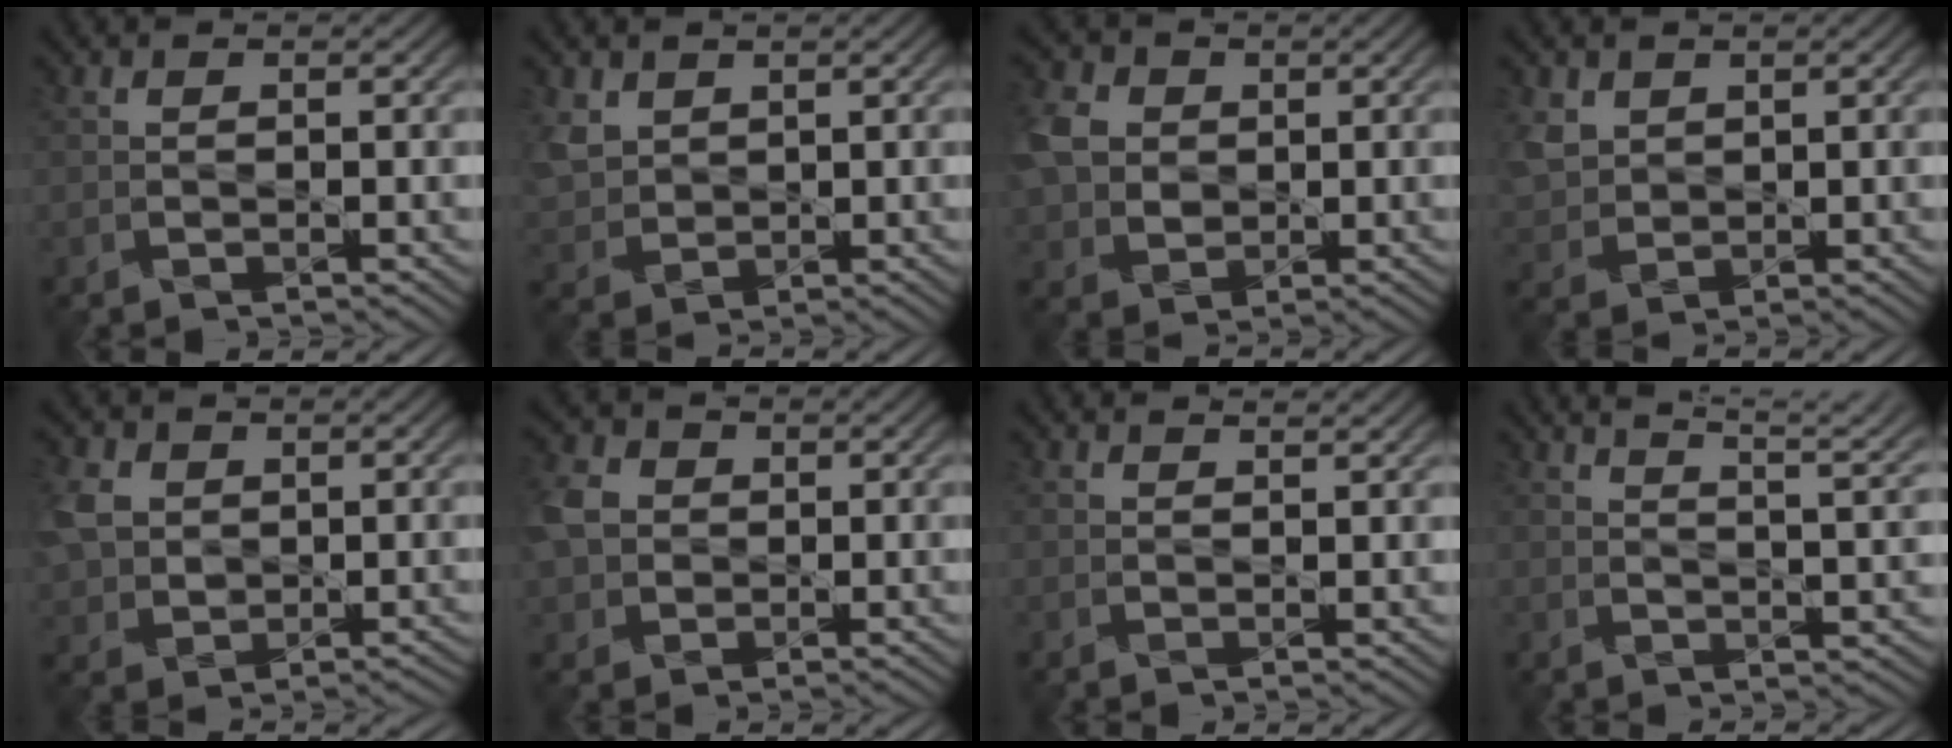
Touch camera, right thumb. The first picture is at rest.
{"total": 3.7, "force": [2.5, 2.6, 1.1], "torque": [-0.048, 0.005, 0.051]}
{"total": 7.0, "force": [1.7, 5.6, 3.8], "torque": [-0.117, 0.015, 0.030]}
{"total": 3.4, "force": [2.2, 2.4, 0.8], "torque": [-0.039, 0.006, 0.045]}
{"total": 4.7, "force": [1.3, 4.0, 2.1], "torque": [-0.069, 0.010, 0.024]}
{"total": 5.1, "force": [0.7, 4.3, 2.6], "torque": [-0.085, 0.013, 0.005]}
{"total": 1.5, "force": [1.5, -0.2, -0.1], "torque": [0.003, 0.007, 0.028]}
{"total": 7.8, "force": [6.7, 1.1, 3.7], "torque": [-0.050, 0.020, 0.078]}